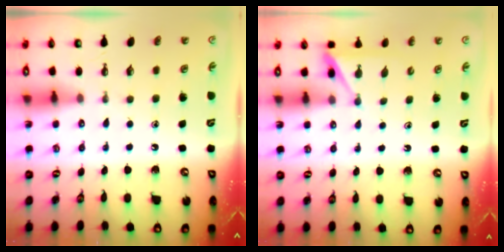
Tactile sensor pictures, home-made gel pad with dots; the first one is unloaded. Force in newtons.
{"total": 4.6, "press": 4.6, "slide": 0.4}